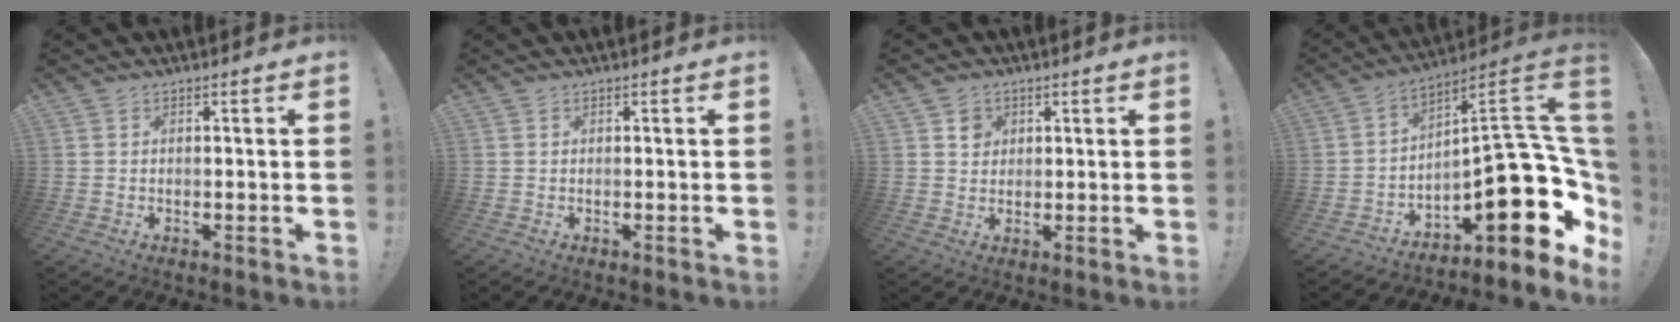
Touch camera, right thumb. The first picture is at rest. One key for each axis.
{"total": 0.0}
{"total": 3.3, "fx": 1.5, "fy": 2.8, "fz": 0.6, "tx": 0.010, "ty": -0.010, "tz": 0.022}
{"total": 21.6, "fx": -5.2, "fy": 9.4, "fz": 18.7, "tx": -0.235, "ty": 0.012, "tz": -0.074}